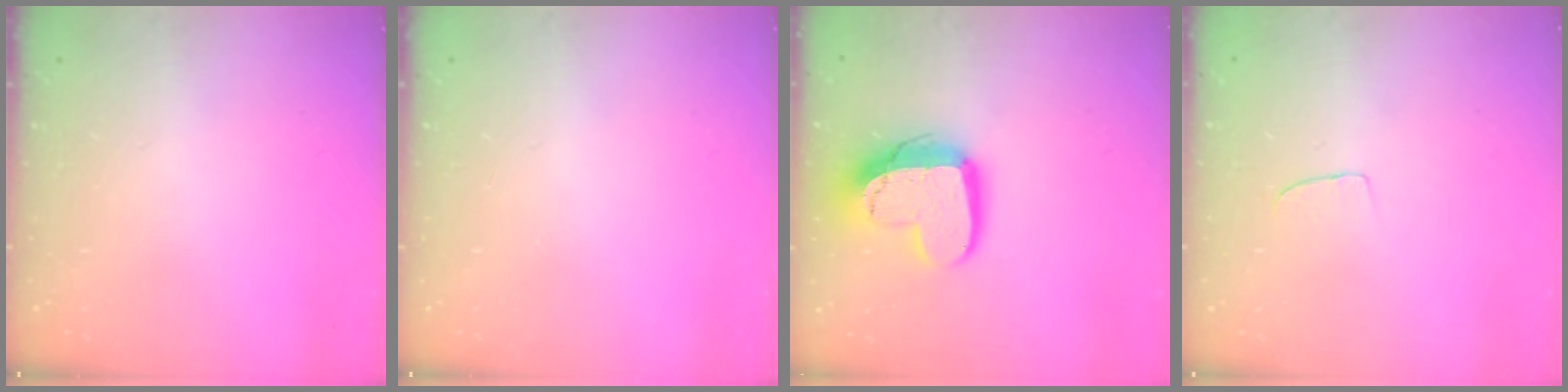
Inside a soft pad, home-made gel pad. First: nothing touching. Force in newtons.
{"total": 0.0}
{"total": 14.7, "press": 14.6, "slide": 1.2}
{"total": 2.5, "press": 2.5, "slide": 0.1}